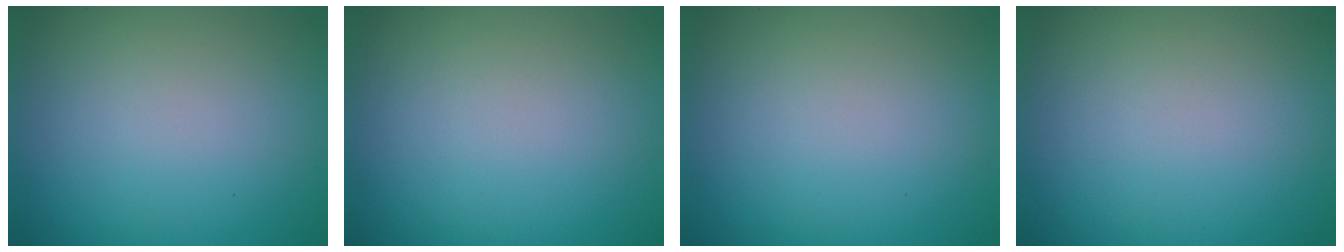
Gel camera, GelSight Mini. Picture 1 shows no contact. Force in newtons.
{"total": 0.0}
{"total": 0.0}
{"total": 0.0}